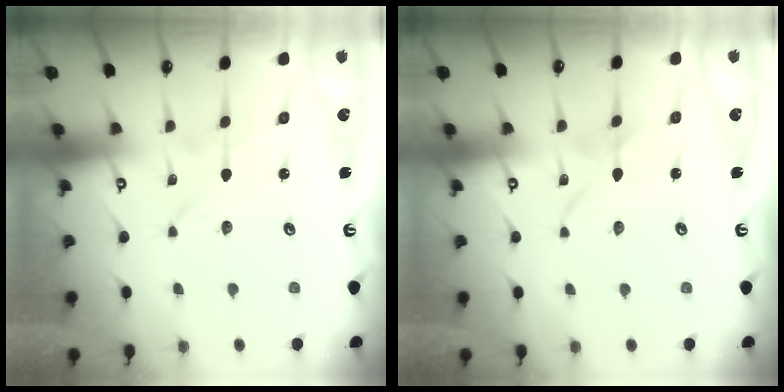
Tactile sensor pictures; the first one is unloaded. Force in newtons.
{"total": 1.5, "press": 1.5, "slide": 0.2}